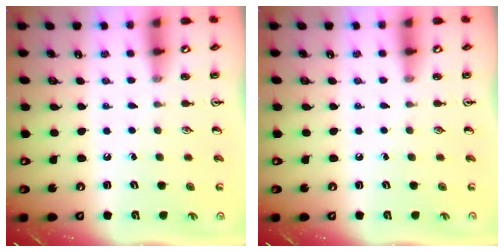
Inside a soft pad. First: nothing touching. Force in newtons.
{"total": 0.0}